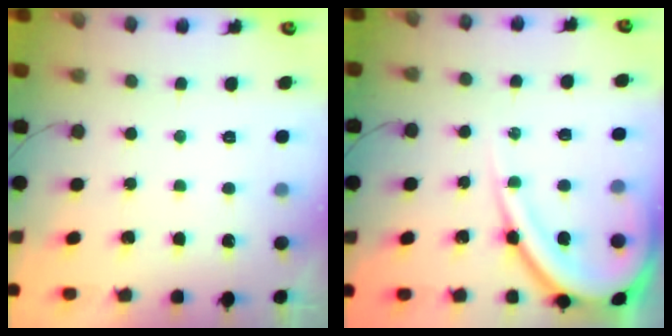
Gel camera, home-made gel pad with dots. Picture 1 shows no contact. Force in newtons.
{"total": 14.9, "press": 14.8, "slide": 1.5}